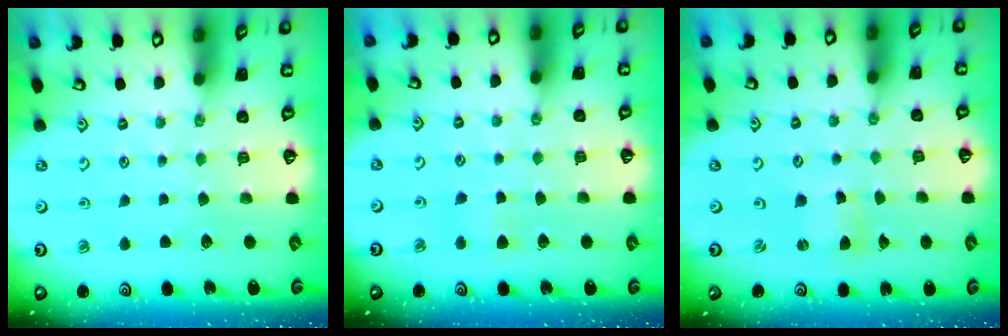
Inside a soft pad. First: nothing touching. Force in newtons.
{"total": 3.4, "press": 3.4, "slide": 0.6}
{"total": 2.6, "press": 2.6, "slide": 0.1}